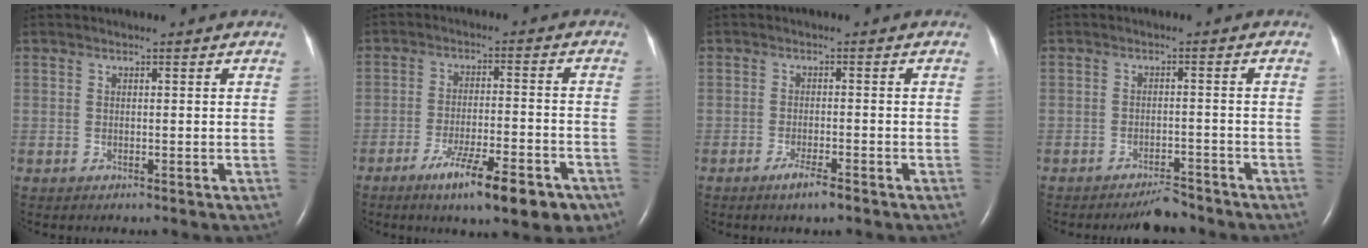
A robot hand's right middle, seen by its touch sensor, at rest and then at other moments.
{"total": 12.2, "force": [-7.8, 2.2, 9.2], "torque": [-0.128, -0.011, -0.114]}
{"total": 2.9, "force": [-2.1, 0.1, 2.1], "torque": [-0.044, -0.005, -0.038]}
{"total": 3.6, "force": [-3.4, 0.7, 1.1], "torque": [-0.017, -0.005, -0.055]}